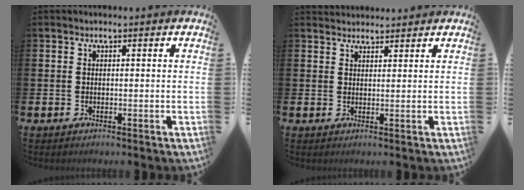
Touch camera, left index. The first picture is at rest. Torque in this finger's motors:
{"motor_torque": [-0.59, -1.14, -0.05, 0.00]}